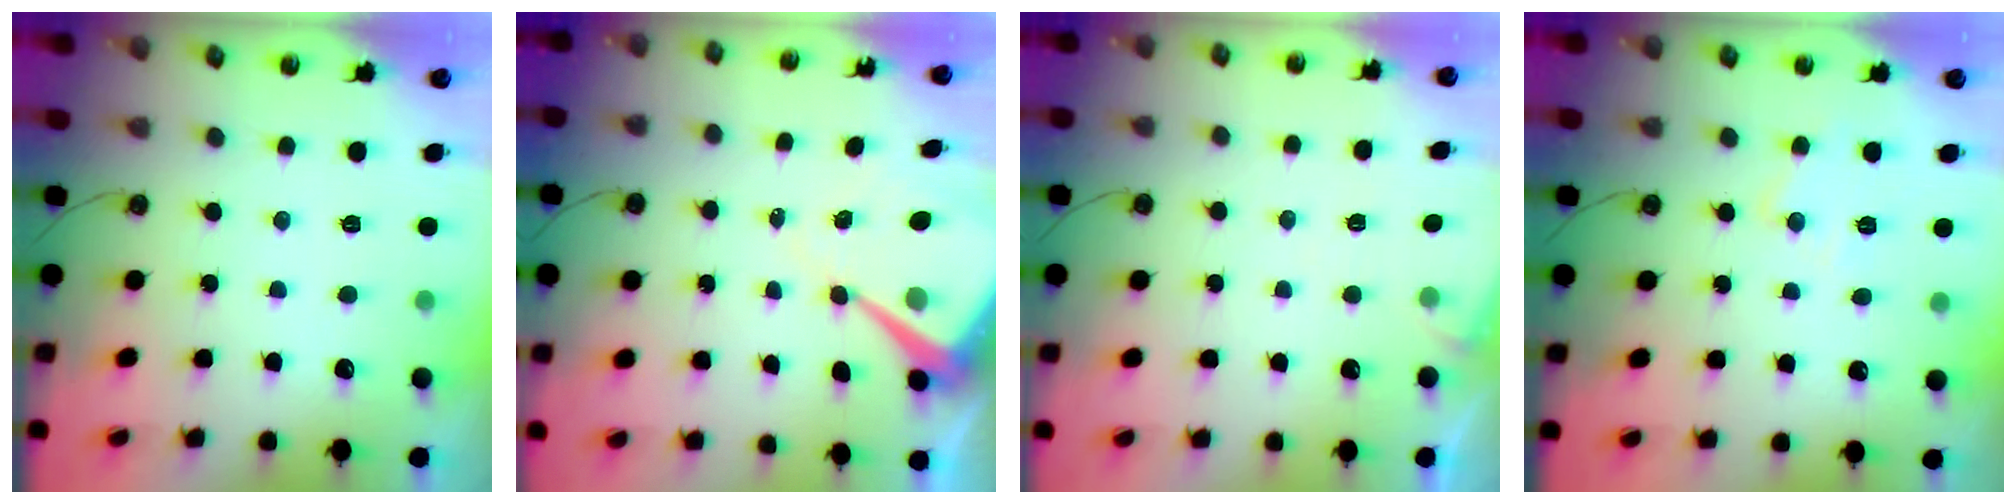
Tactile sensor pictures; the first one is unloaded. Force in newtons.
{"total": 10.8, "press": 10.7, "slide": 0.7}
{"total": 4.0, "press": 3.9, "slide": 0.6}
{"total": 7.7, "press": 7.7, "slide": 0.6}